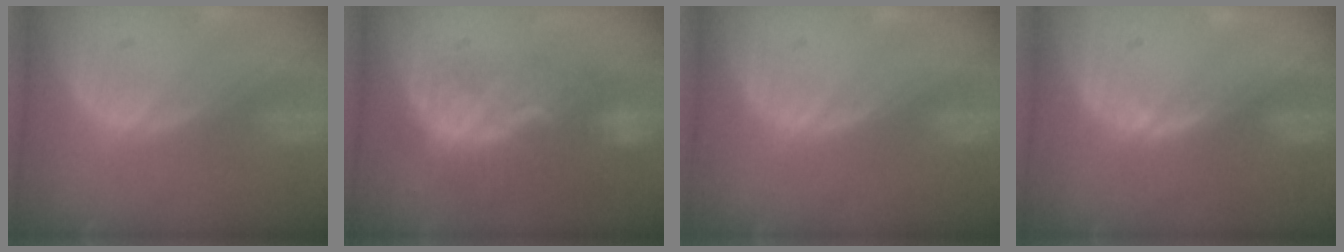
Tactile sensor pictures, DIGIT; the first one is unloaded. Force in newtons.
{"total": 8.3, "press": 7.3, "slide": 3.8}
{"total": 0.0}
{"total": 0.8, "press": 0.6, "slide": 0.6}